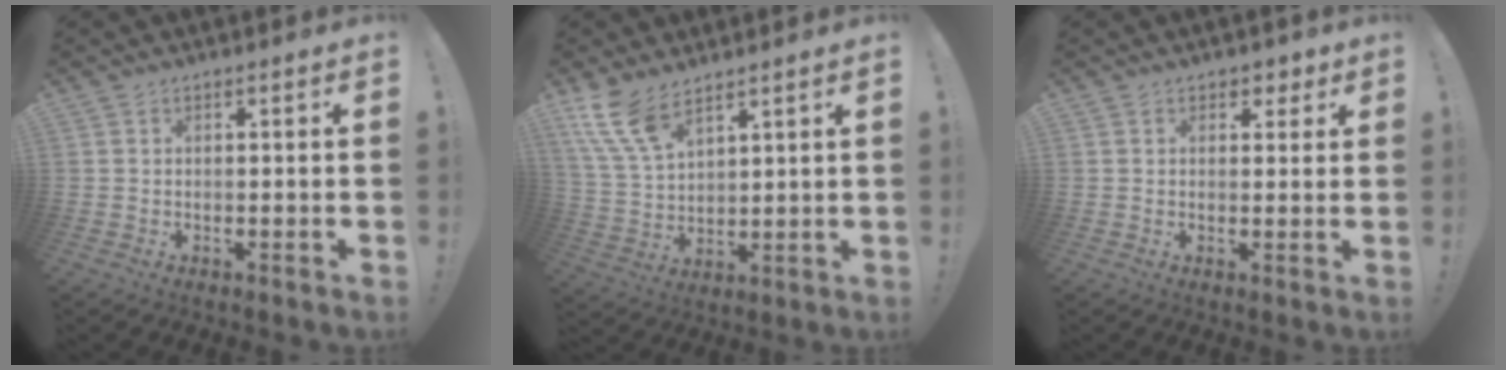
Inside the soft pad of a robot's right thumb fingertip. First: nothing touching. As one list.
[{"total": 10.6, "force": [7.5, 4.3, 6.1], "torque": [-0.134, -0.036, 0.147]}, {"total": 3.1, "force": [1.9, 2.3, 0.9], "torque": [0.008, -0.011, 0.029]}]